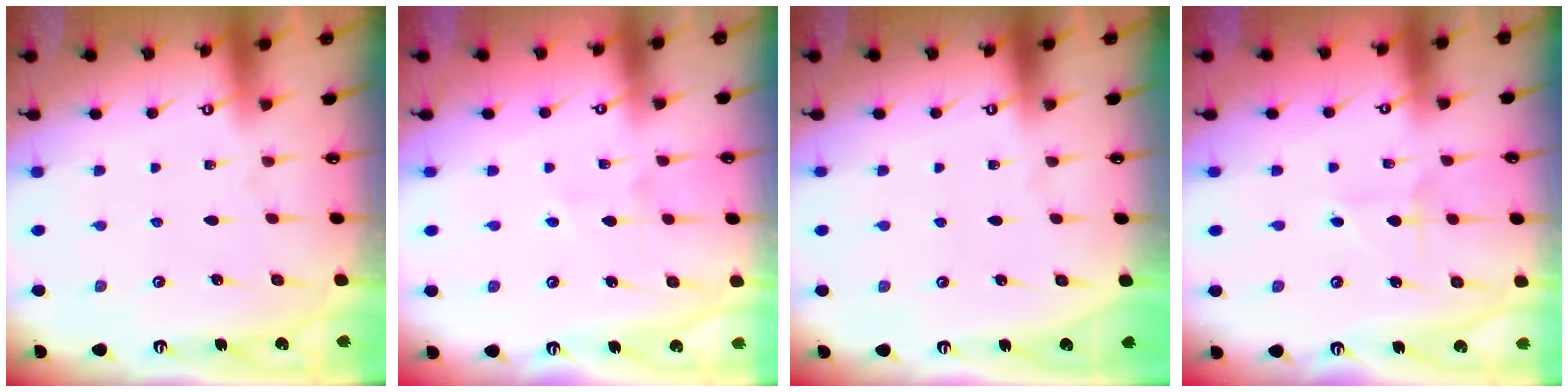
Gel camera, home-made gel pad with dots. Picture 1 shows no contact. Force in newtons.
{"total": 2.8, "press": 2.6, "slide": 0.9}
{"total": 0.0}
{"total": 2.5, "press": 2.5, "slide": 0.2}